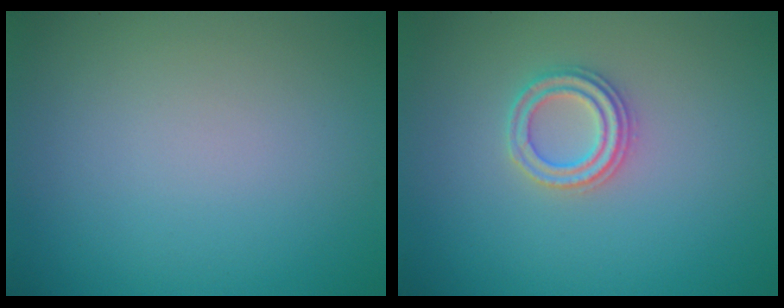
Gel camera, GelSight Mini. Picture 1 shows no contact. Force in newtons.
{"total": 2.3, "press": 2.3, "slide": 0.3}